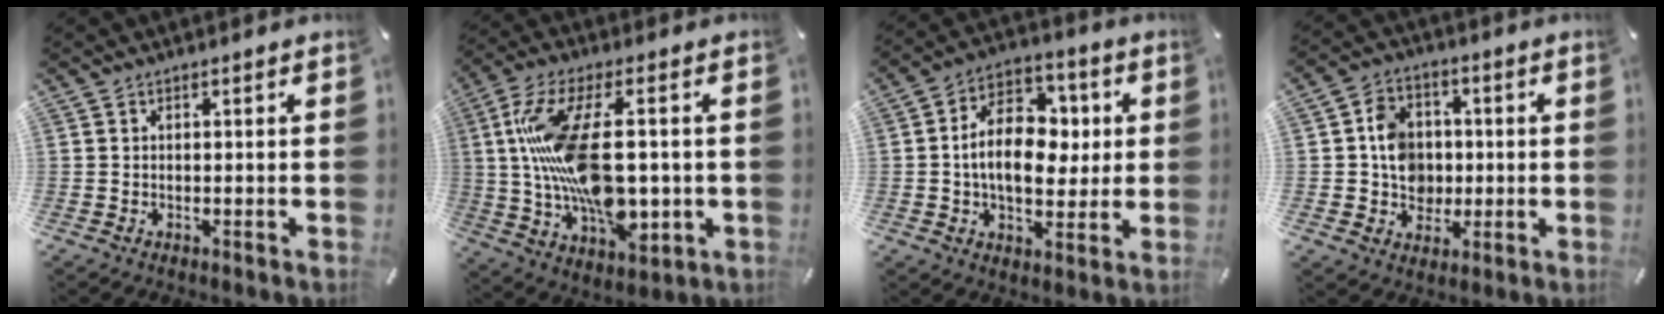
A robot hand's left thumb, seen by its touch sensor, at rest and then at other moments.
{"total": 20.2, "force": [1.2, 9.8, 17.7], "torque": [-0.353, -0.009, 0.020]}
{"total": 14.6, "force": [0.2, 10.2, 10.5], "torque": [-0.174, 0.009, 0.005]}
{"total": 9.0, "force": [0.0, 8.1, 4.1], "torque": [-0.056, 0.014, 0.004]}